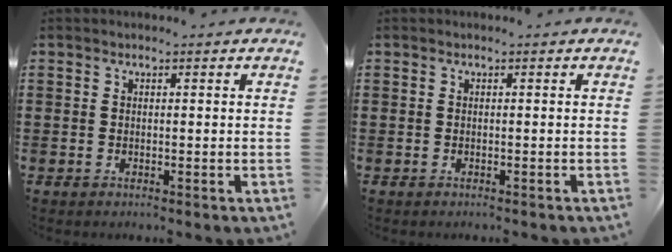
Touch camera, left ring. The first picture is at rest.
{"total": 0.0}